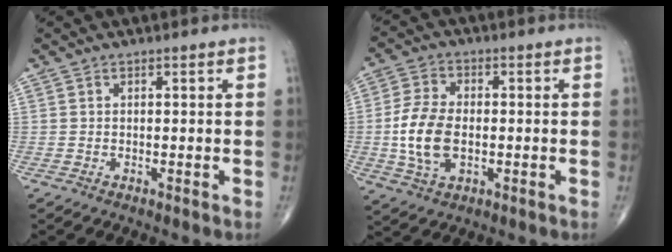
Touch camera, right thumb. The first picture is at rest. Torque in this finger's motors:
{"motor_torque": [-0.25, 0.77, 1.12, -0.07, 0.31]}